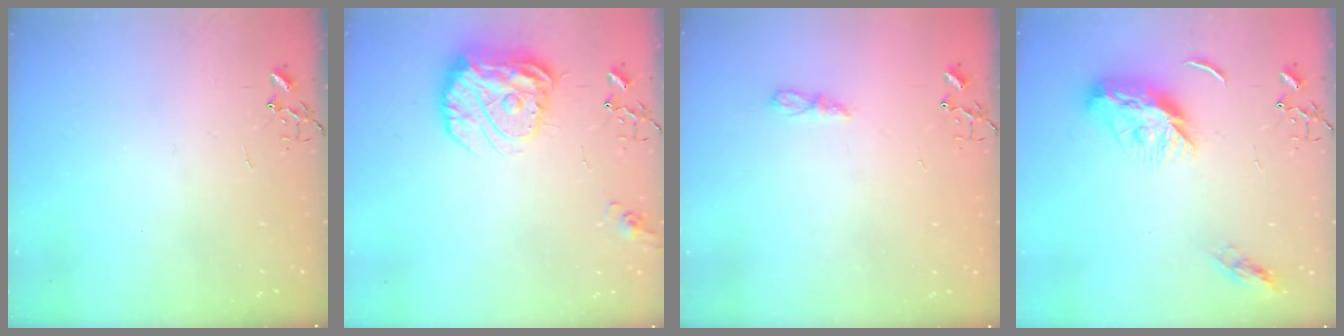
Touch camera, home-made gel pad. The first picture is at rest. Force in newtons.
{"total": 16.7, "press": 16.6, "slide": 1.2}
{"total": 5.2, "press": 5.2, "slide": 0.7}
{"total": 12.0, "press": 12.0, "slide": 0.3}